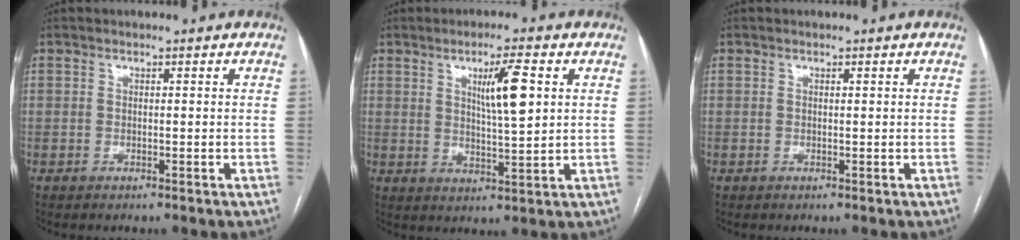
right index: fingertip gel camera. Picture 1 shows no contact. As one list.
[{"total": 7.3, "force": [2.3, 0.6, 6.9], "torque": [-0.118, -0.001, 0.040]}, {"total": 0.0}]